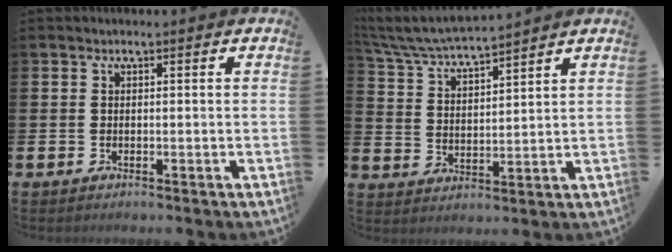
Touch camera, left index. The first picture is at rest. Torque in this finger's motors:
{"motor_torque": [0.85, -0.87, 0.17, 0.11]}